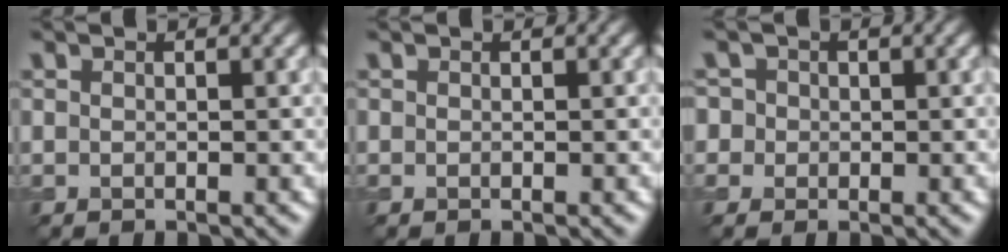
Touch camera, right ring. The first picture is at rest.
{"total": 0.0}
{"total": 2.6, "force": [0.6, 2.5, 0.7], "torque": [0.007, 0.027, -0.022]}